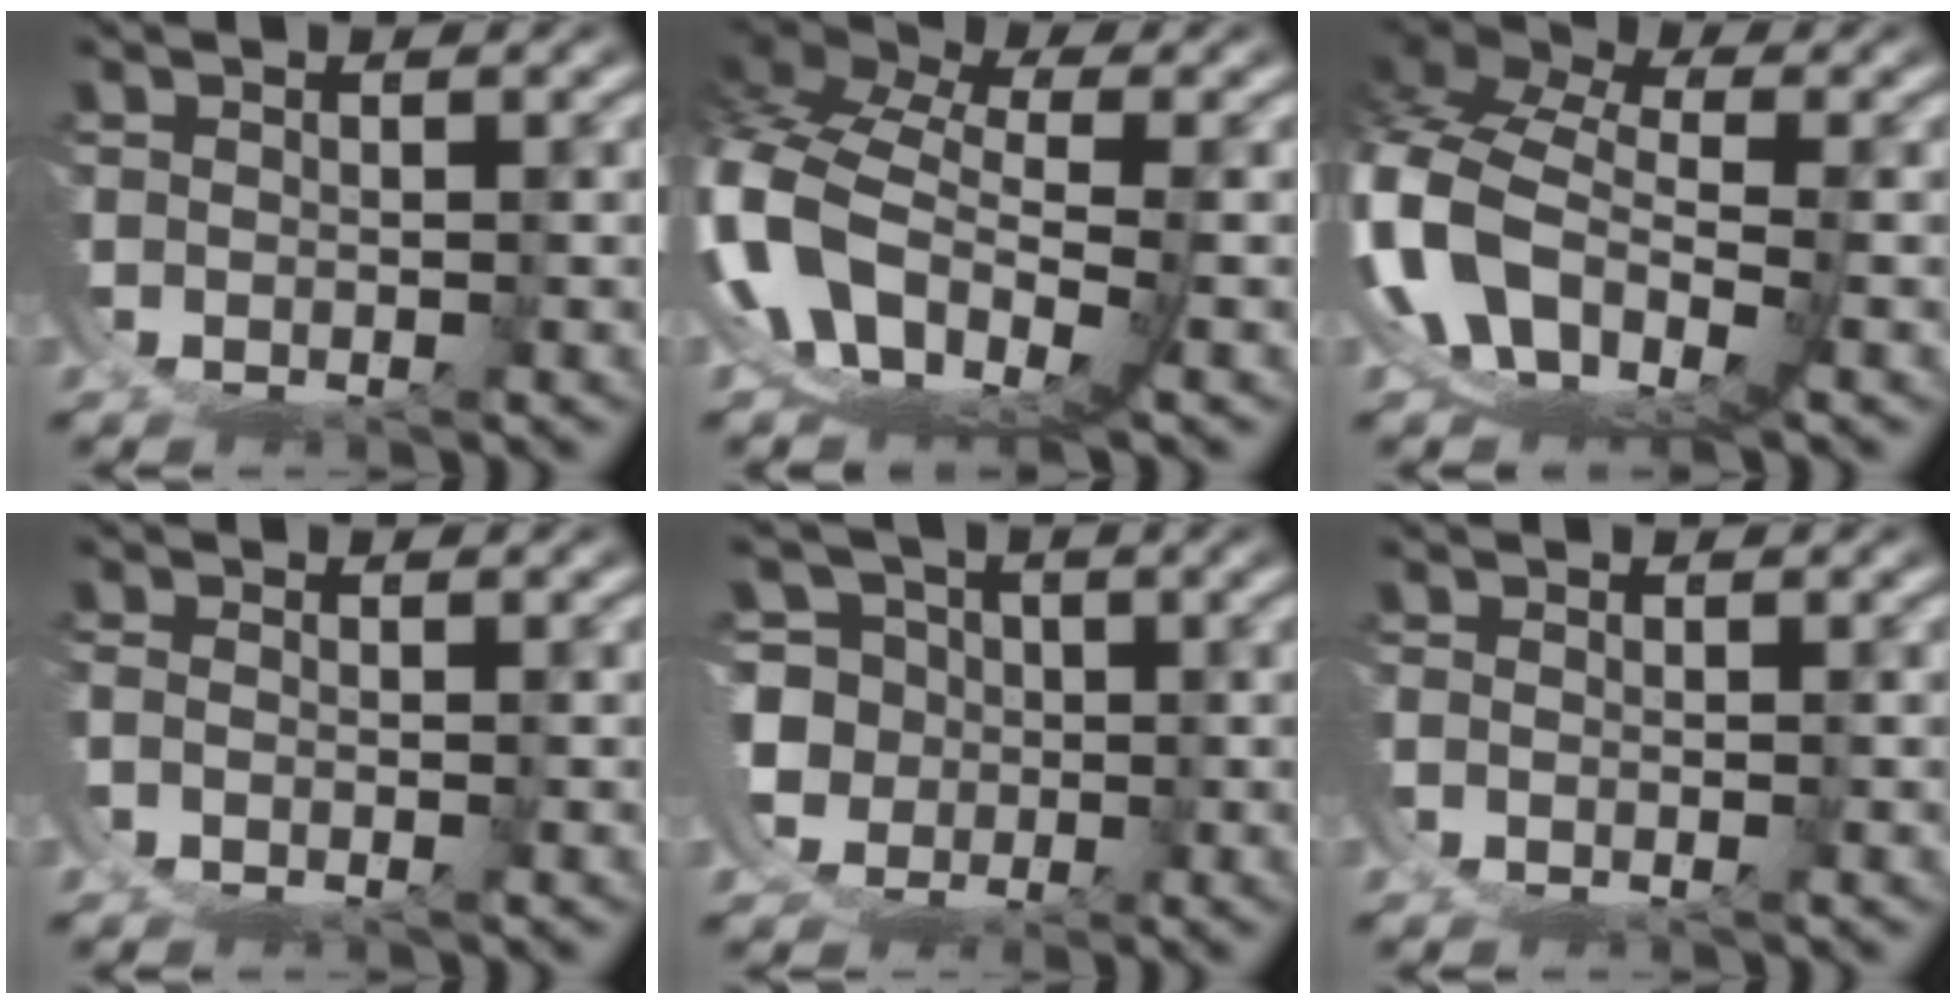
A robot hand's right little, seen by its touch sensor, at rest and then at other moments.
{"total": 8.3, "force": [0.7, 5.5, 6.1], "torque": [-0.153, -0.016, 0.012]}
{"total": 9.7, "force": [0.6, 7.1, 6.6], "torque": [-0.163, -0.020, 0.009]}
{"total": 1.6, "force": [-0.7, 1.0, 1.0], "torque": [-0.022, -0.010, -0.009]}
{"total": 9.3, "force": [1.4, 9.0, 2.1], "torque": [-0.067, -0.039, 0.028]}
{"total": 1.0, "force": [-0.7, 0.5, 0.6], "torque": [-0.013, -0.008, -0.008]}